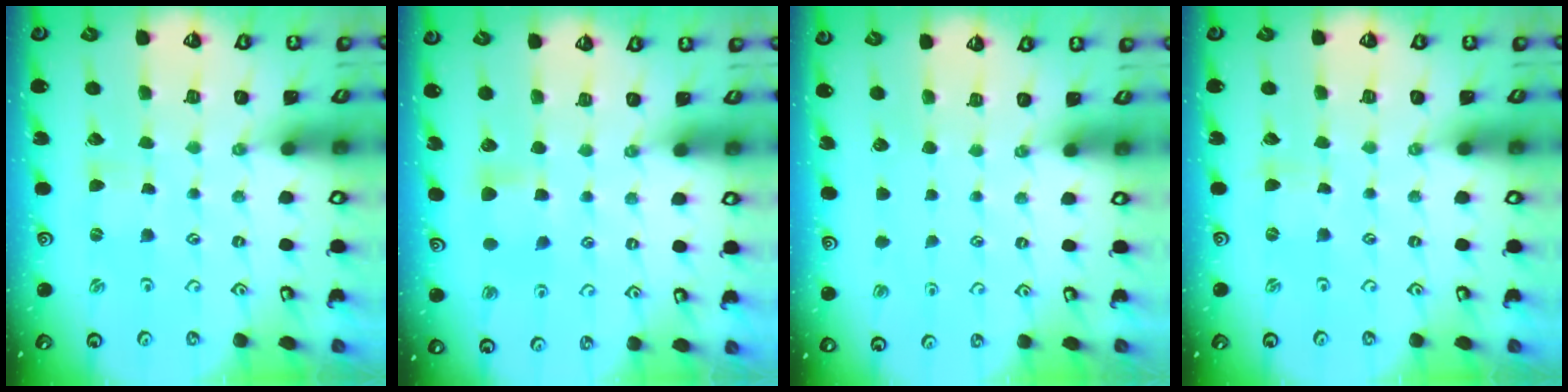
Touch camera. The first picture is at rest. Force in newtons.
{"total": 5.7, "press": 5.7, "slide": 0.6}
{"total": 0.0}
{"total": 0.0}